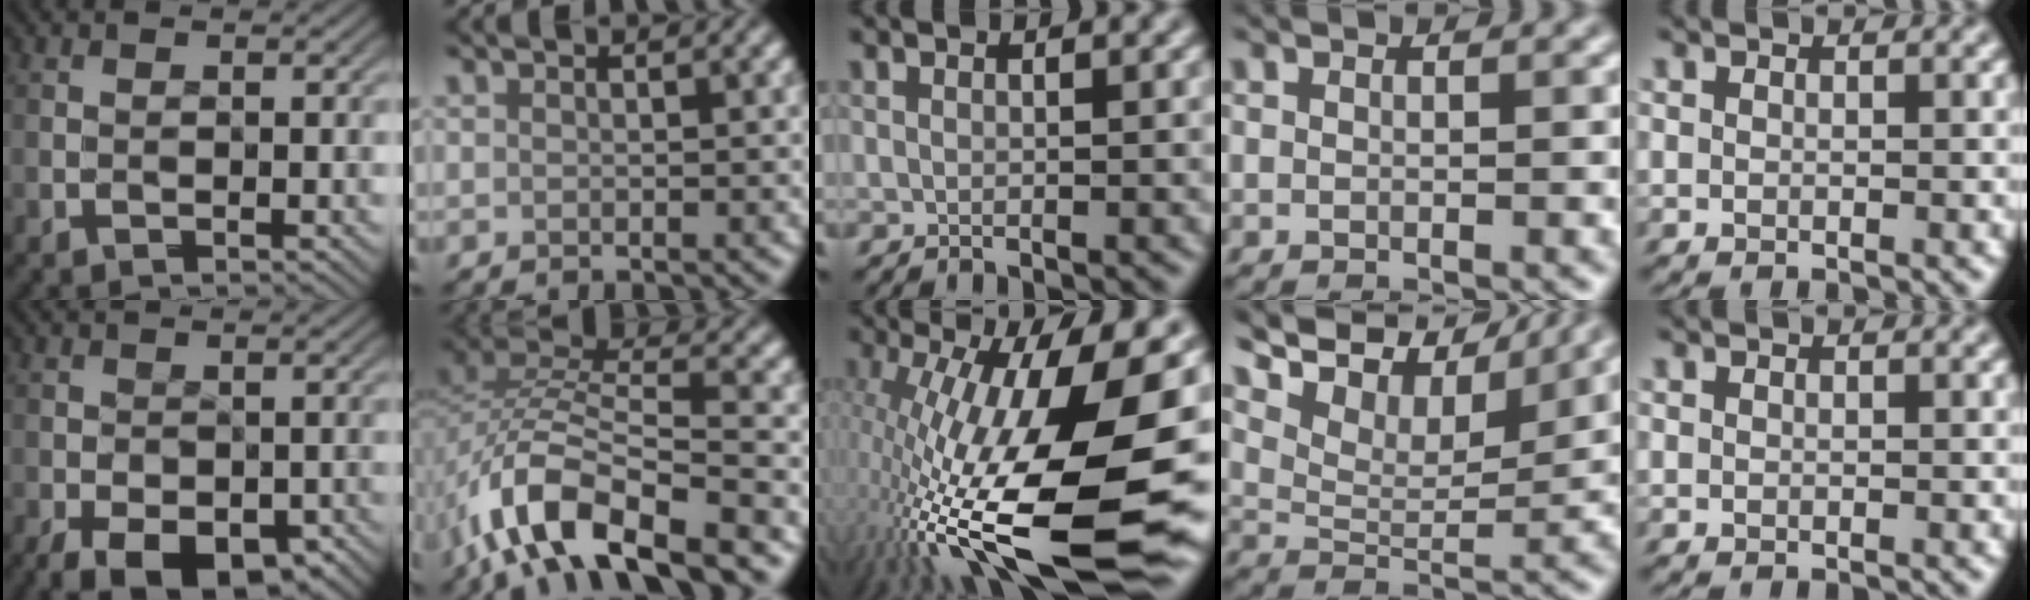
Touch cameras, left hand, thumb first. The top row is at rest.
{"thumb": {"total": 8.5, "force": [-5.0, 4.1, 5.5], "torque": [-0.094, -0.017, -0.068]}, "index": {"total": 10.8, "force": [-6.8, 3.8, 7.5], "torque": [-0.153, 0.002, -0.117]}, "middle": {"total": 18.8, "force": [-3.3, 5.9, 17.6], "torque": [-0.315, -0.006, -0.052]}, "ring": {"total": 10.9, "force": [8.1, 3.8, 6.1], "torque": [-0.154, 0.033, 0.122]}}